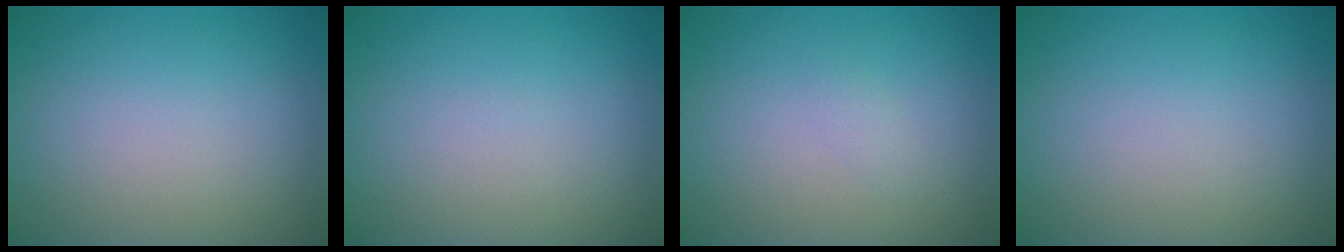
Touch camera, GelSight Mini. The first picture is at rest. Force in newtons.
{"total": 0.0}
{"total": 0.6, "press": 0.6, "slide": 0.1}
{"total": 0.0}